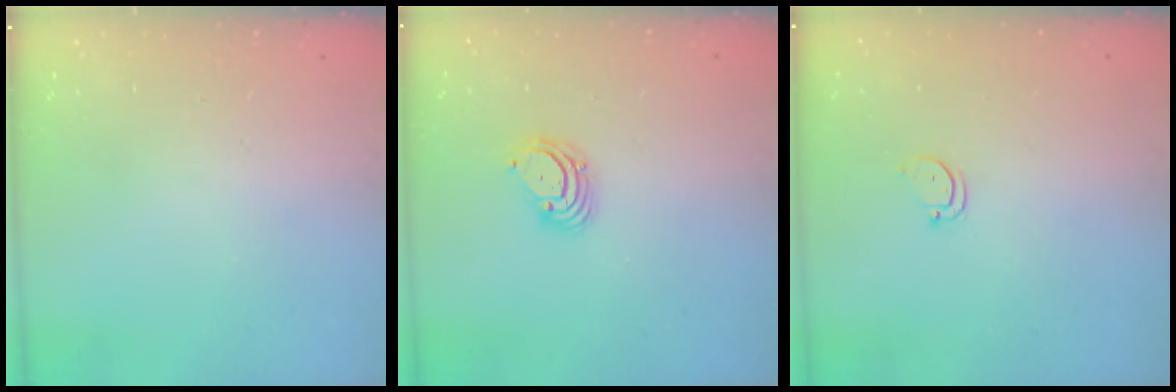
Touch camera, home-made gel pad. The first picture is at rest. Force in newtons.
{"total": 3.9, "press": 3.9, "slide": 0.2}
{"total": 3.1, "press": 3.1, "slide": 0.2}